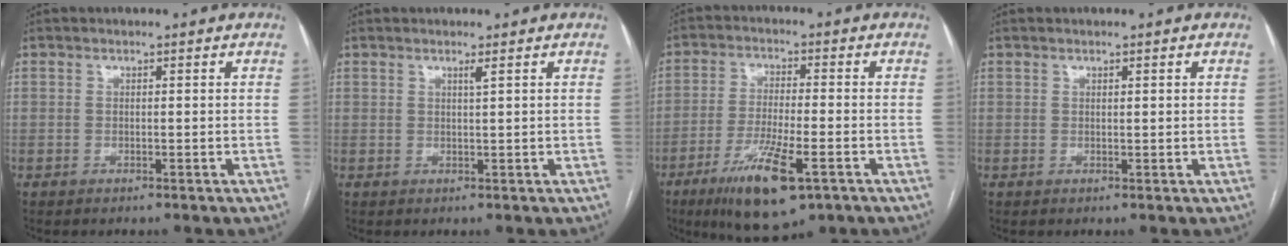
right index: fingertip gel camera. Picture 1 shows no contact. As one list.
[{"total": 0.9, "force": [0.6, -0.3, 0.6], "torque": [-0.017, -0.006, 0.013]}, {"total": 11.9, "force": [-6.1, 2.5, 9.9], "torque": [-0.184, -0.027, -0.098]}, {"total": 0.6, "force": [0.3, 0.1, 0.5], "torque": [-0.011, 0.002, 0.005]}]